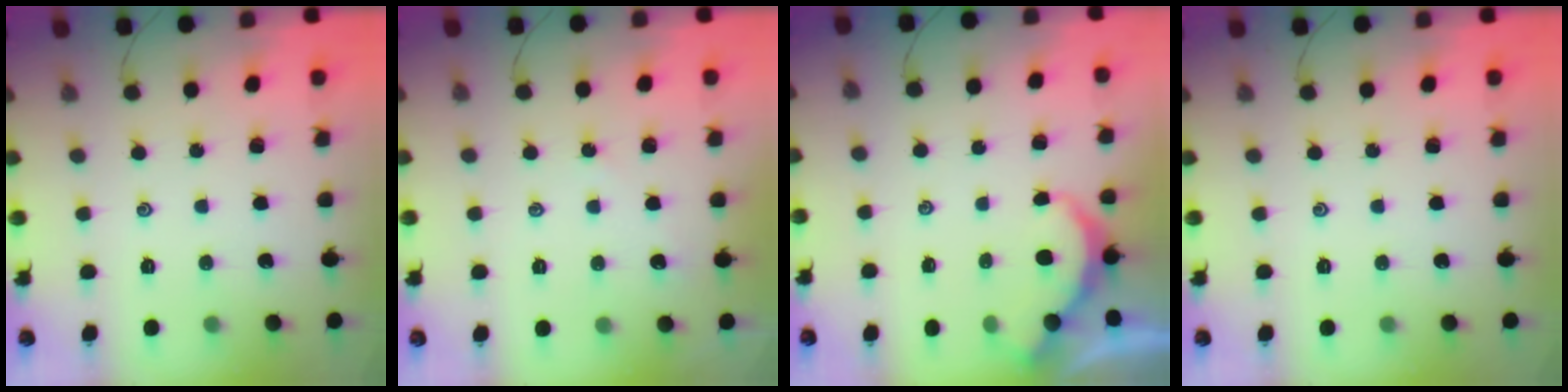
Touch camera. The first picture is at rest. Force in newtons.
{"total": 1.4, "press": 1.4, "slide": 0.4}
{"total": 2.7, "press": 2.7, "slide": 0.3}
{"total": 0.0}